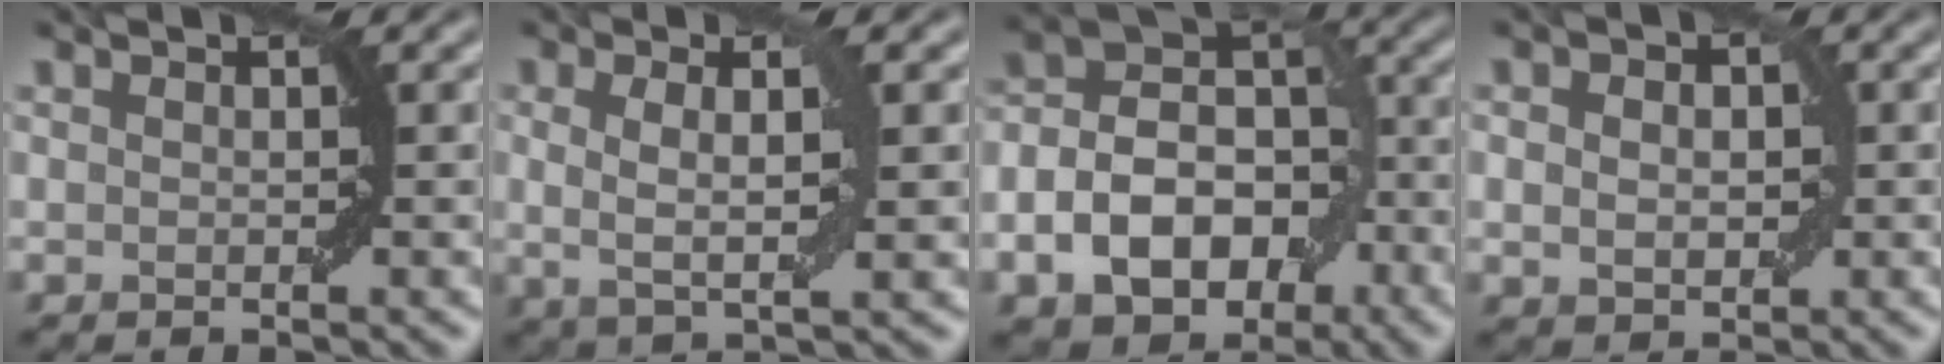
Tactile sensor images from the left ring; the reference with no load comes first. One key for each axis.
{"total": 3.5, "fx": 0.6, "fy": 0.9, "fz": 3.4, "tx": -0.064, "ty": -0.003, "tz": 0.011}
{"total": 10.0, "fx": -3.6, "fy": 6.8, "fz": 6.5, "tx": -0.109, "ty": 0.004, "tz": -0.066}
{"total": 3.0, "fx": 0.2, "fy": 2.2, "fz": 2.0, "tx": -0.029, "ty": 0.007, "tz": 0.001}